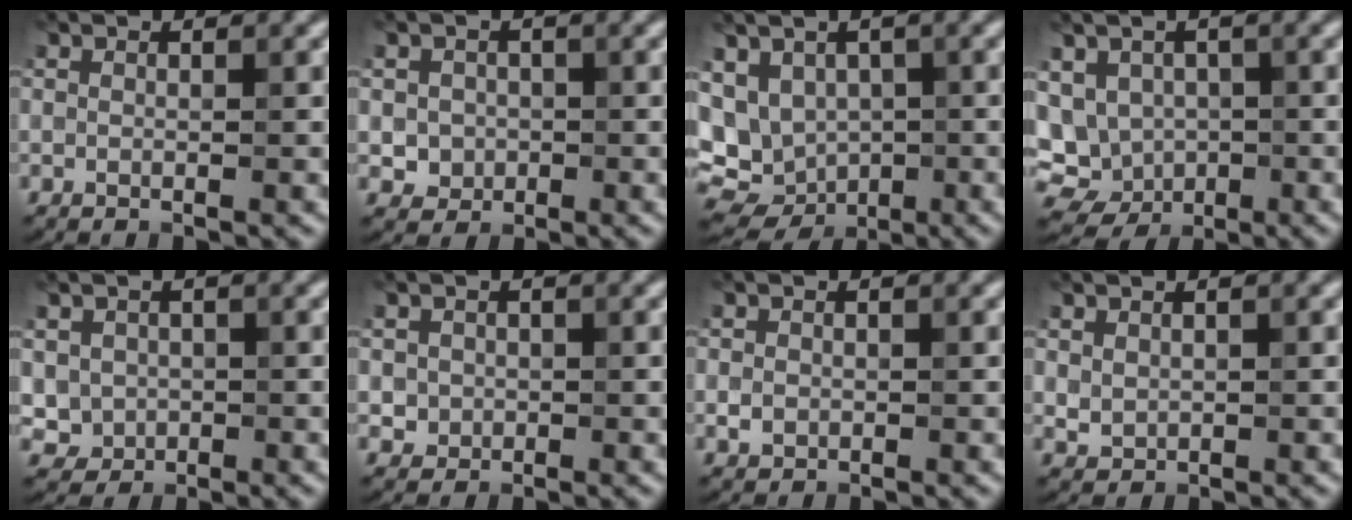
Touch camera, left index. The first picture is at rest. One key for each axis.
{"total": 2.1, "fx": -0.2, "fy": 2.0, "fz": 0.6, "tx": -0.002, "ty": -0.005, "tz": -0.004}
{"total": 7.8, "fx": -0.9, "fy": 6.4, "fz": 4.4, "tx": -0.071, "ty": -0.001, "tz": -0.003}
{"total": 8.6, "fx": -1.0, "fy": 7.6, "fz": 4.0, "tx": -0.062, "ty": 0.006, "tz": -0.027}
{"total": 2.4, "fx": 0.1, "fy": 2.3, "fz": 0.7, "tx": -0.011, "ty": -0.007, "tz": 0.005}
{"total": 1.4, "fx": -0.1, "fy": 1.4, "fz": 0.2, "tx": 0.007, "ty": -0.006, "tz": 0.000}
{"total": 1.2, "fx": -0.2, "fy": 1.1, "fz": 0.5, "tx": -0.006, "ty": -0.005, "tz": -0.006}
{"total": 1.1, "fx": 0.5, "fy": 0.9, "fz": 0.4, "tx": -0.008, "ty": -0.004, "tz": 0.014}